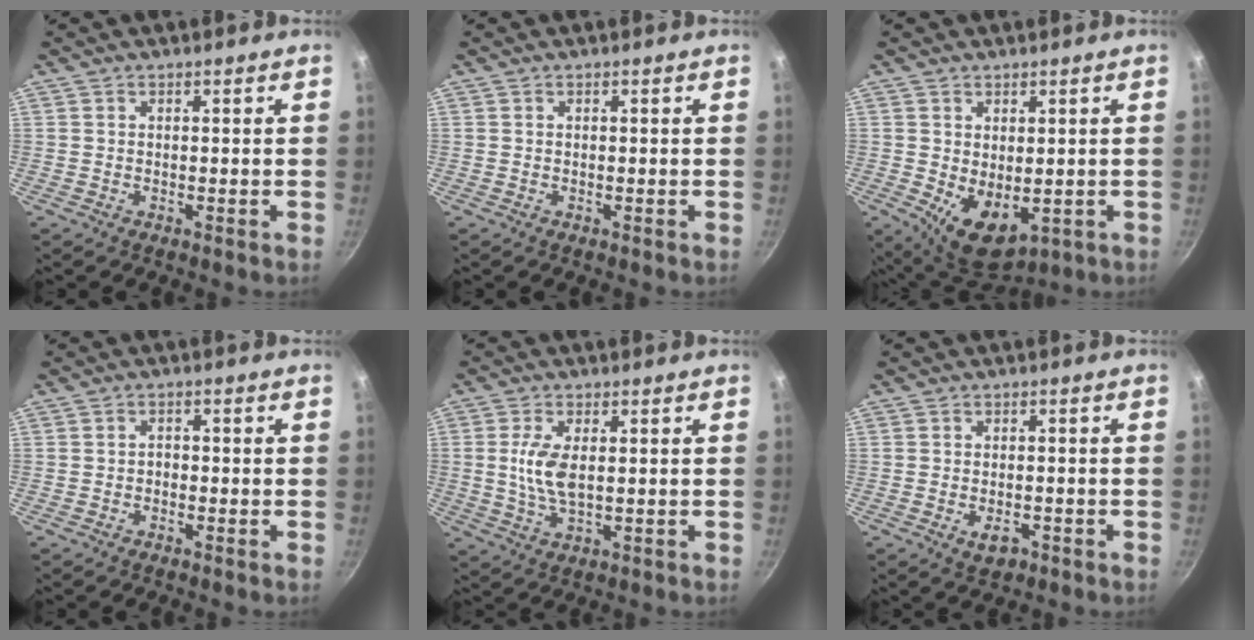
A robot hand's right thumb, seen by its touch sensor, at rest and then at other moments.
{"total": 0.0}
{"total": 8.7, "force": [-0.5, 5.5, 6.7], "torque": [-0.083, -0.020, 0.011]}
{"total": 1.4, "force": [-0.7, 1.0, 0.6], "torque": [-0.007, 0.009, -0.015]}
{"total": 6.7, "force": [0.6, 3.0, 6.0], "torque": [-0.123, -0.002, 0.012]}
{"total": 3.5, "force": [-1.6, 2.1, 2.3], "torque": [-0.034, 0.009, -0.019]}